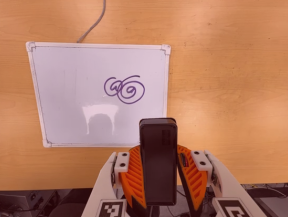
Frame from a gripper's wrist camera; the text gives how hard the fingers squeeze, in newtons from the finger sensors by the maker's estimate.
{"total": 8.2, "left": 6.8, "right": 9.7}